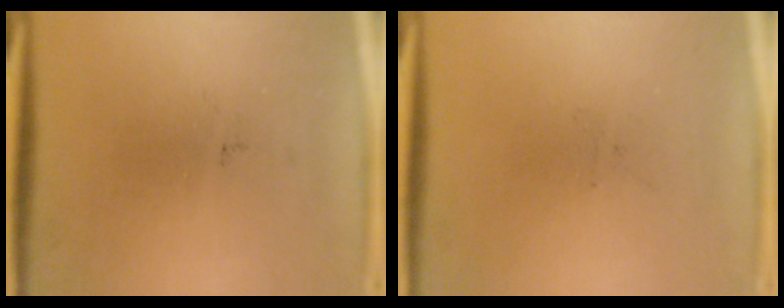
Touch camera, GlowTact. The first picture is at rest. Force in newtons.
{"total": 0.0}